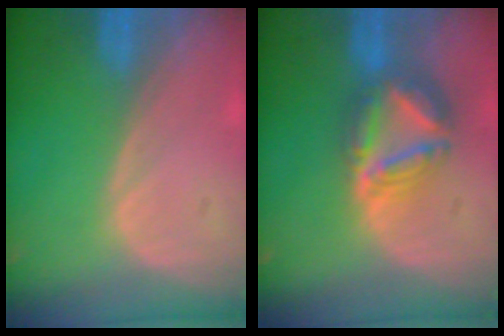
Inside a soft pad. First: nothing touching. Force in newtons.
{"total": 7.8, "press": 6.8, "slide": 3.8}